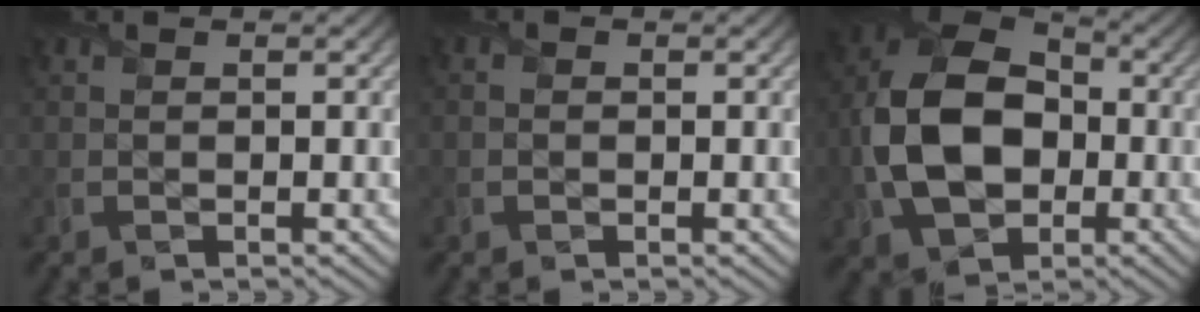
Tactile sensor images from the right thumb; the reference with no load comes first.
{"total": 0.7, "force": [-0.2, 0.6, 0.4], "torque": [-0.008, -0.003, -0.003]}
{"total": 14.6, "force": [-1.9, 10.2, 10.4], "torque": [-0.238, -0.008, -0.041]}